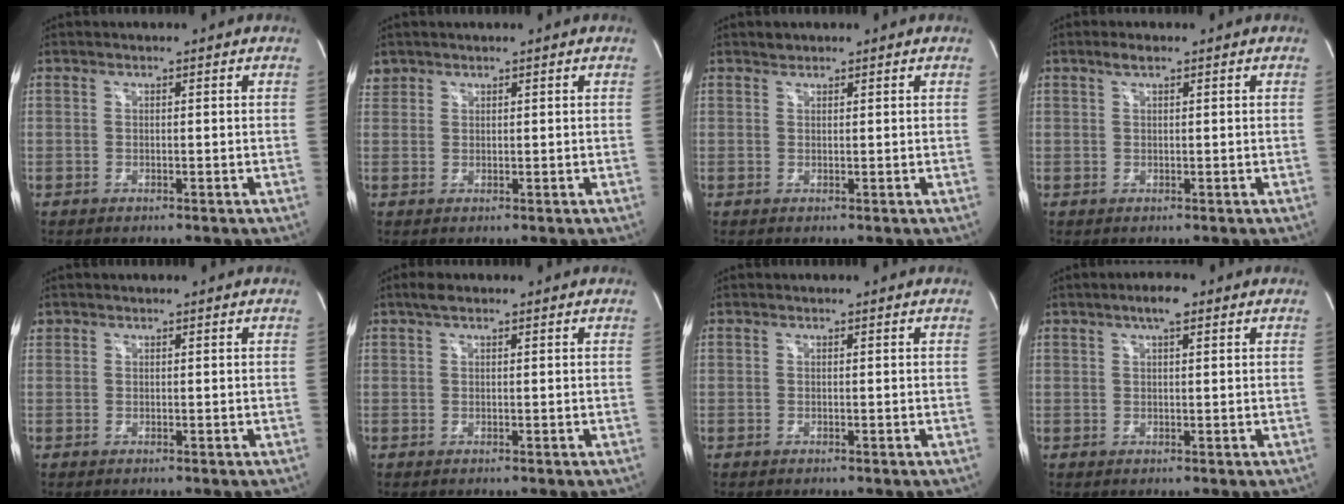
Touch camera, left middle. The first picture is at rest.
{"total": 1.7, "force": [1.4, 1.0, -0.1], "torque": [0.005, 0.012, 0.026]}
{"total": 0.9, "force": [0.8, 0.3, 0.0], "torque": [-0.003, 0.002, 0.013]}
{"total": 1.4, "force": [1.0, 0.4, 0.9], "torque": [-0.019, 0.007, 0.019]}
{"total": 0.7, "force": [0.5, 0.5, 0.0], "torque": [0.000, 0.010, 0.009]}
{"total": 2.2, "force": [1.5, 0.6, 1.5], "torque": [-0.033, 0.016, 0.026]}
{"total": 0.0}
{"total": 3.2, "force": [1.9, 0.6, 2.5], "torque": [-0.048, 0.009, 0.032]}